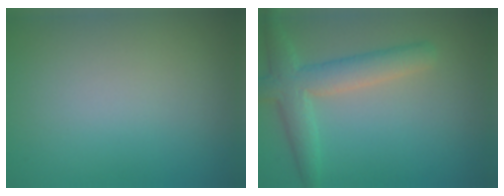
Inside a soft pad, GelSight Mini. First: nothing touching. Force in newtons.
{"total": 4.4, "press": 4.4, "slide": 0.2}